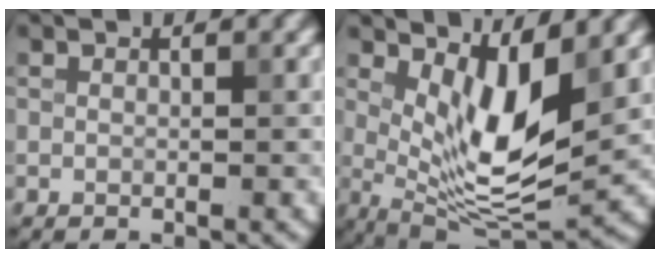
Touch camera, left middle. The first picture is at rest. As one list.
[{"total": 8.0, "force": [2.1, 2.8, 7.2], "torque": [-0.130, -0.019, 0.040]}]